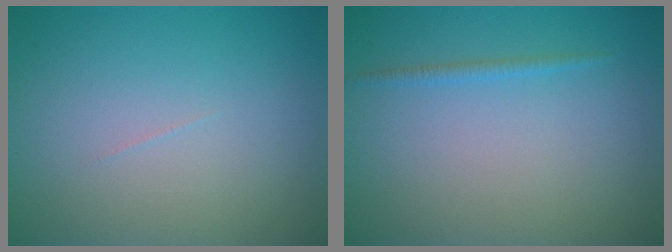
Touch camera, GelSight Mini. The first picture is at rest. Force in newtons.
{"total": 0.8, "press": 0.8, "slide": 0.1}